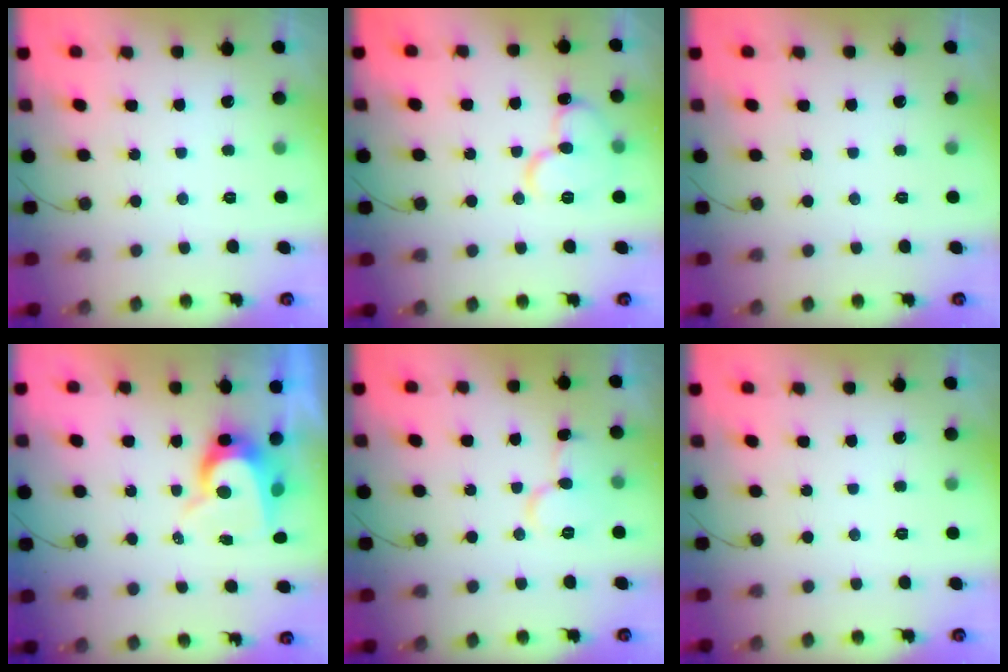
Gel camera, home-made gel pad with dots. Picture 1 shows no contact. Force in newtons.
{"total": 12.1, "press": 12.0, "slide": 1.7}
{"total": 0.0}
{"total": 8.6, "press": 8.6, "slide": 0.8}
{"total": 9.0, "press": 8.9, "slide": 1.0}
{"total": 0.0}